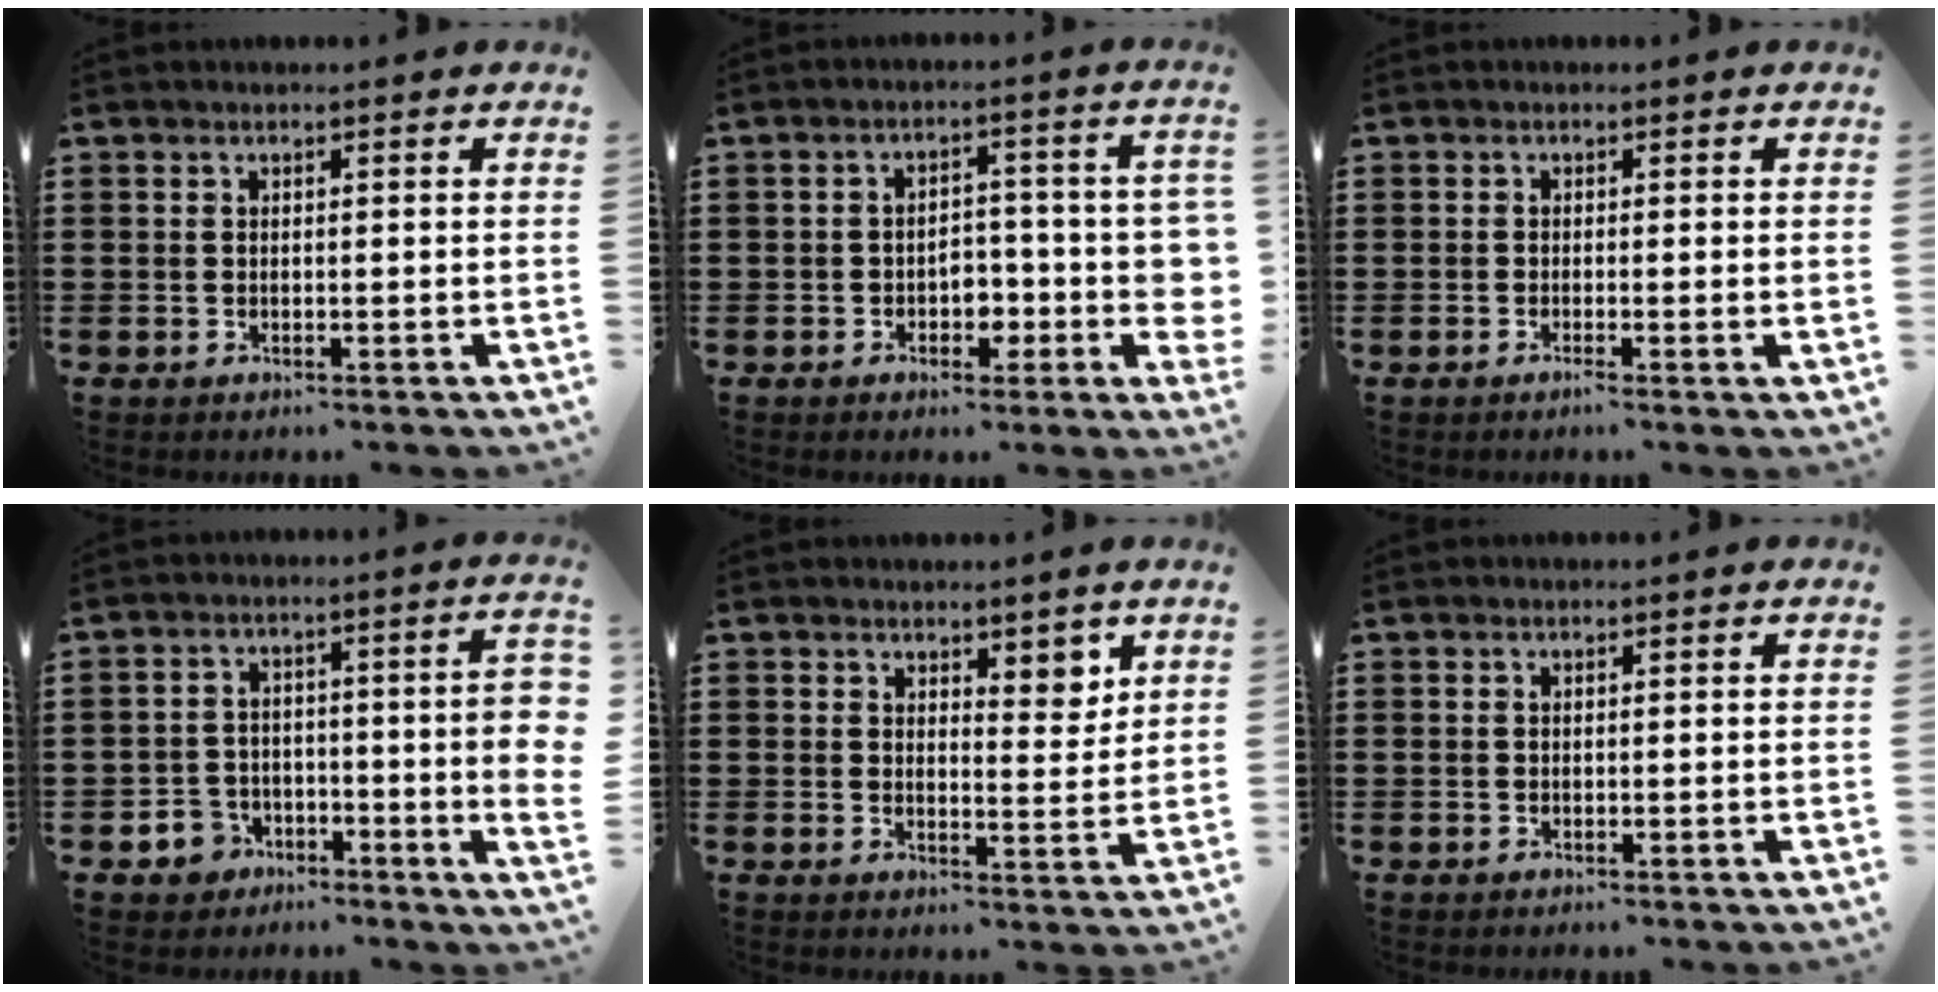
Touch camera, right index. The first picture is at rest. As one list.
[{"total": 4.7, "force": [-1.7, 3.2, 3.1], "torque": [-0.043, 0.002, -0.035]}, {"total": 1.0, "force": [-0.4, -0.1, 0.9], "torque": [-0.015, -0.006, -0.007]}, {"total": 6.5, "force": [-2.8, 3.1, 4.9], "torque": [-0.093, 0.010, -0.054]}, {"total": 3.8, "force": [3.2, 1.7, 1.3], "torque": [-0.018, -0.002, 0.055]}, {"total": 0.0}]